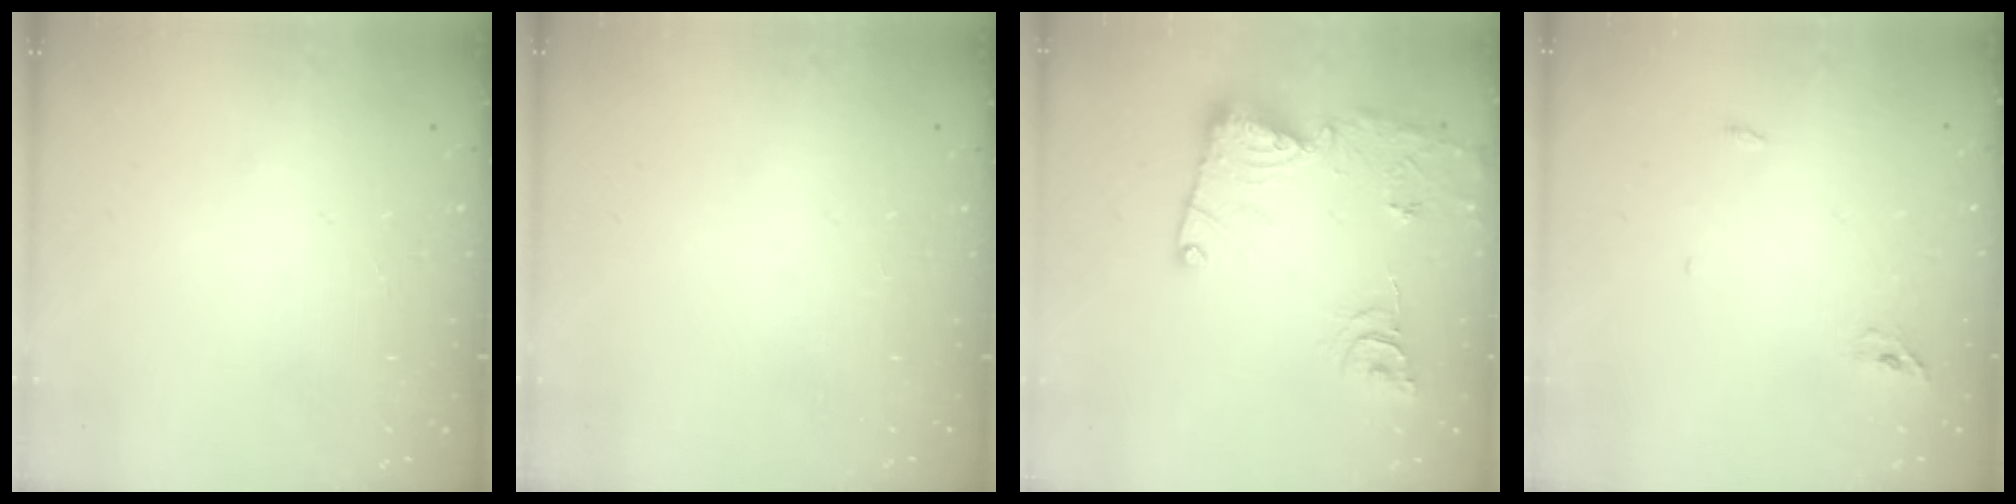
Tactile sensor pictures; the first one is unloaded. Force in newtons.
{"total": 0.0}
{"total": 16.2, "press": 16.2, "slide": 1.1}
{"total": 2.1, "press": 1.9, "slide": 1.0}